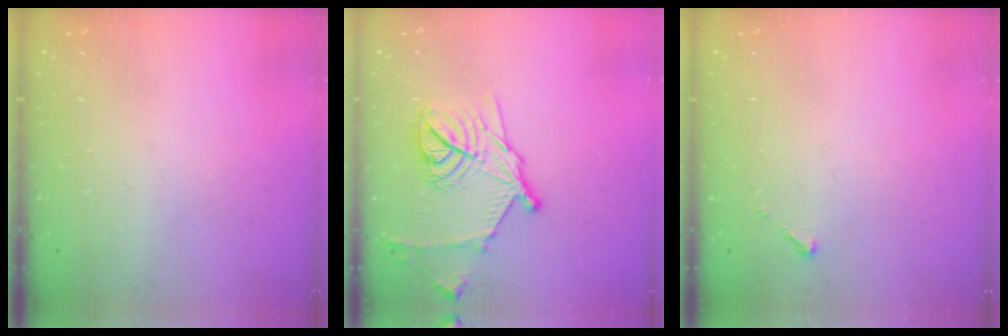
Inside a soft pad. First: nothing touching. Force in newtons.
{"total": 16.4, "press": 16.3, "slide": 1.0}
{"total": 2.6, "press": 2.6, "slide": 0.3}